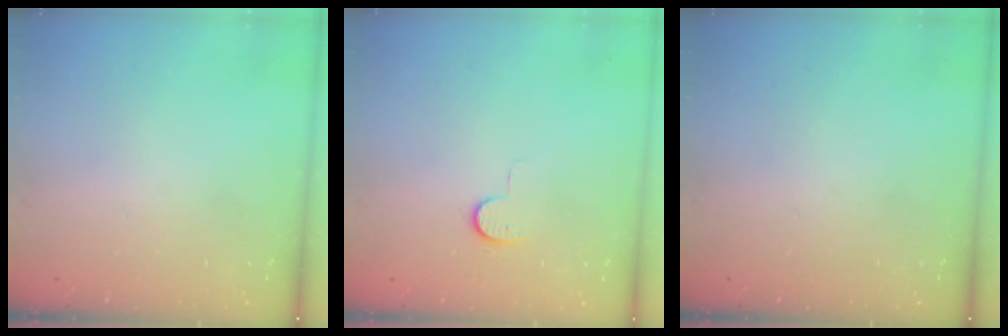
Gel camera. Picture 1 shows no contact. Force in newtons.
{"total": 6.2, "press": 6.2, "slide": 0.6}
{"total": 0.0}